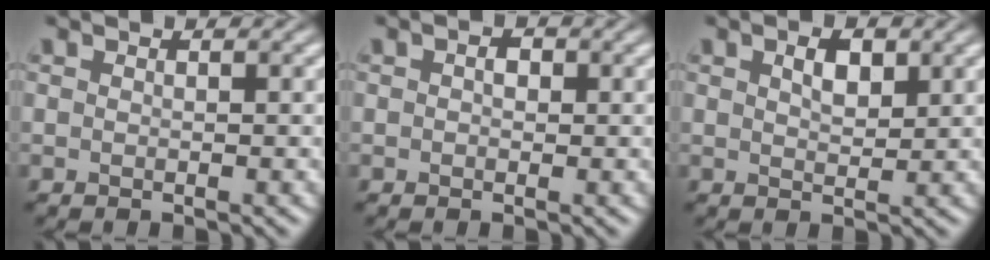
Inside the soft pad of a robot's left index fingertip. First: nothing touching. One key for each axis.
{"total": 1.3, "fx": 0.3, "fy": 0.9, "fz": 0.9, "tx": -0.010, "ty": -0.002, "tz": 0.000}
{"total": 2.3, "fx": 1.1, "fy": 1.2, "fz": 1.7, "tx": -0.031, "ty": 0.003, "tz": 0.021}